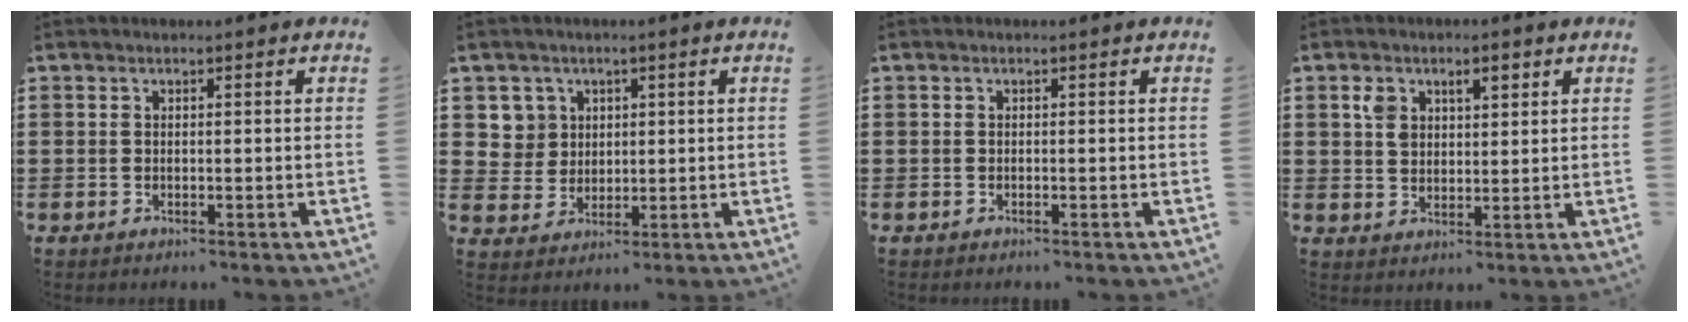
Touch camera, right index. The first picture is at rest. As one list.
[{"total": 4.7, "force": [1.8, 4.4, 0.5], "torque": [-0.034, 0.014, 0.034]}, {"total": 0.0}, {"total": 3.8, "force": [1.7, 1.7, 3.0], "torque": [-0.057, 0.005, 0.026]}]